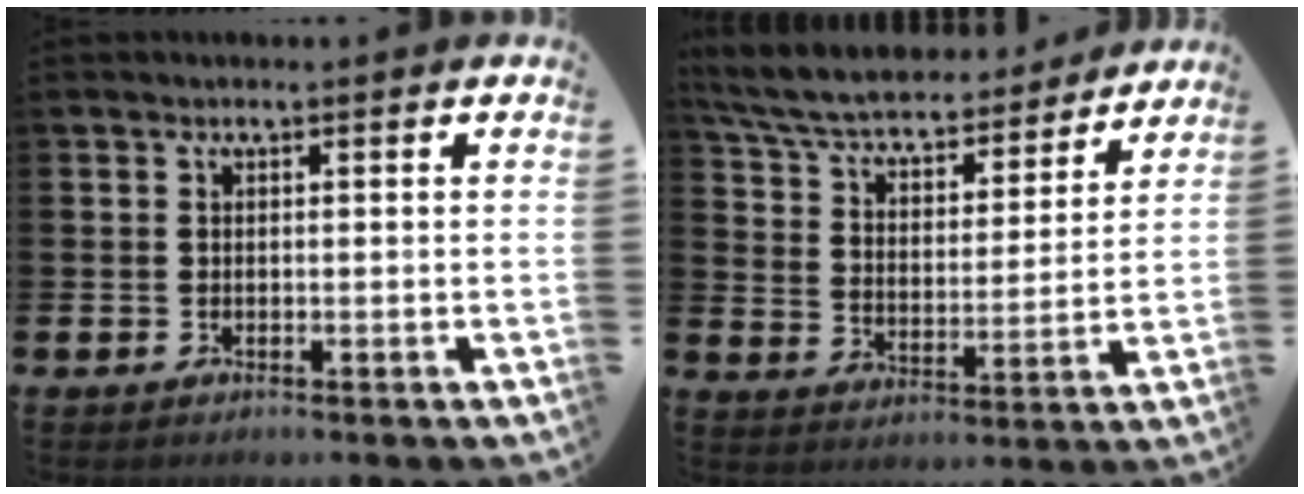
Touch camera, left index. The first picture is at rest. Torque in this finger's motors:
{"motor_torque": [1.00, -1.14, 0.35, 0.21]}